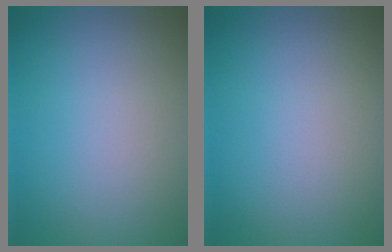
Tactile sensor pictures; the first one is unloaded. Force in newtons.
{"total": 0.0}